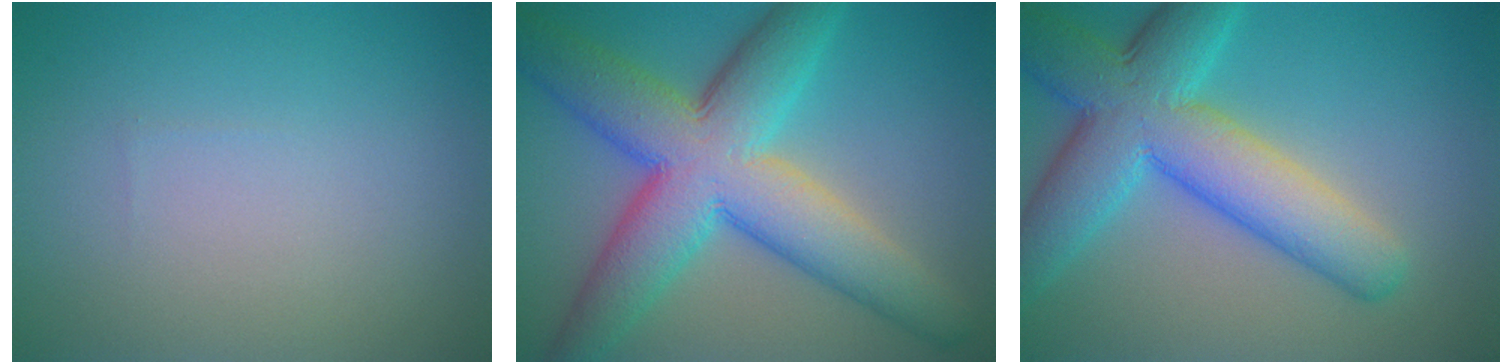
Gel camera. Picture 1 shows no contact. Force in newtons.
{"total": 11.5, "press": 11.5, "slide": 0.5}
{"total": 9.8, "press": 9.8, "slide": 0.3}